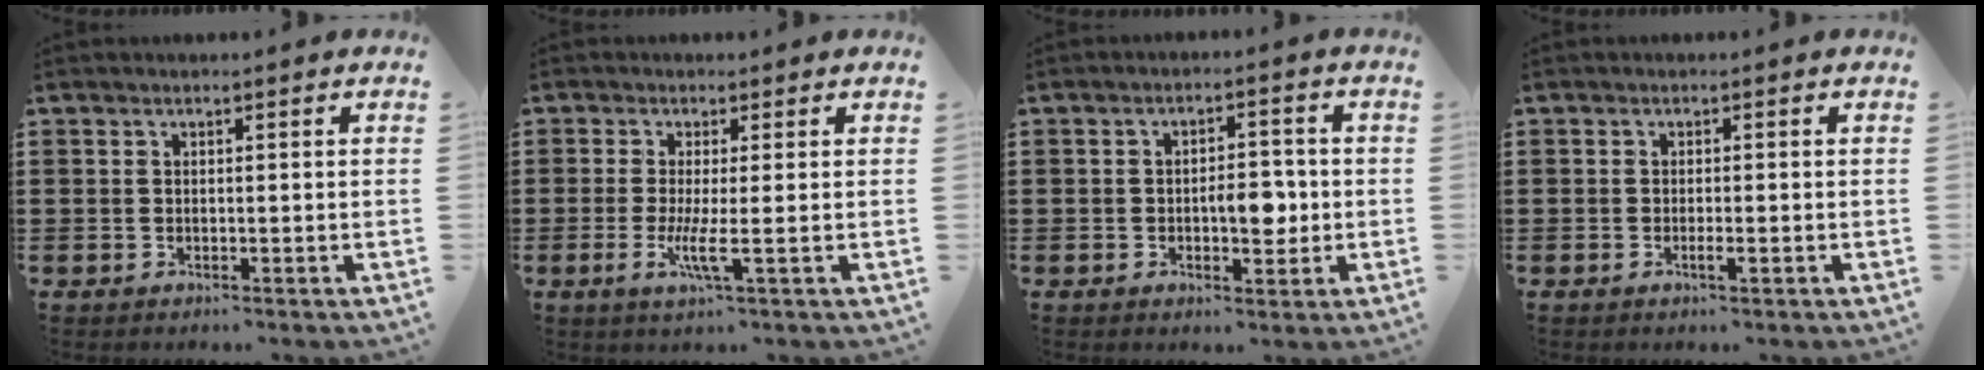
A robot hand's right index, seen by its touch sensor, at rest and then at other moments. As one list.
[{"total": 4.3, "force": [-0.9, 0.1, 4.2], "torque": [-0.082, -0.015, -0.017]}, {"total": 5.0, "force": [-0.9, 2.2, 4.3], "torque": [-0.062, -0.001, -0.019]}, {"total": 1.3, "force": [-0.6, 0.0, 1.2], "torque": [-0.023, -0.007, -0.008]}]